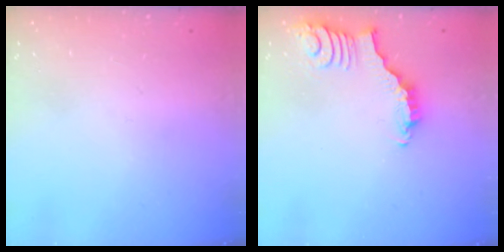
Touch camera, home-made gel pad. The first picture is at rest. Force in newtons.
{"total": 3.2, "press": 3.2, "slide": 0.5}